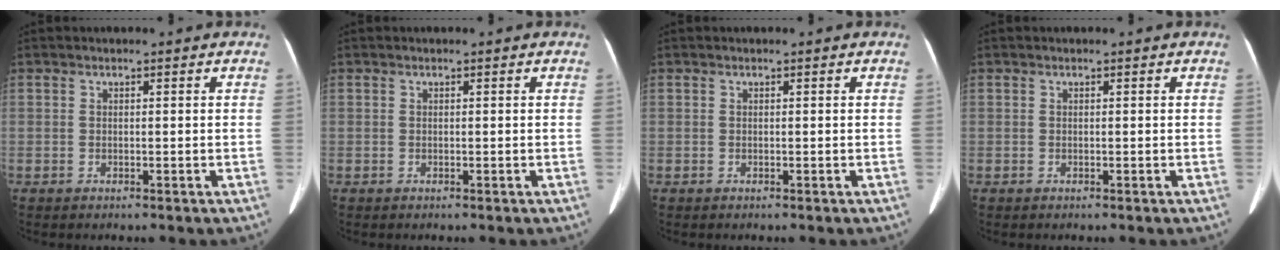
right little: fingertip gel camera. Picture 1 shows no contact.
{"total": 0.0}
{"total": 0.0}
{"total": 0.0}